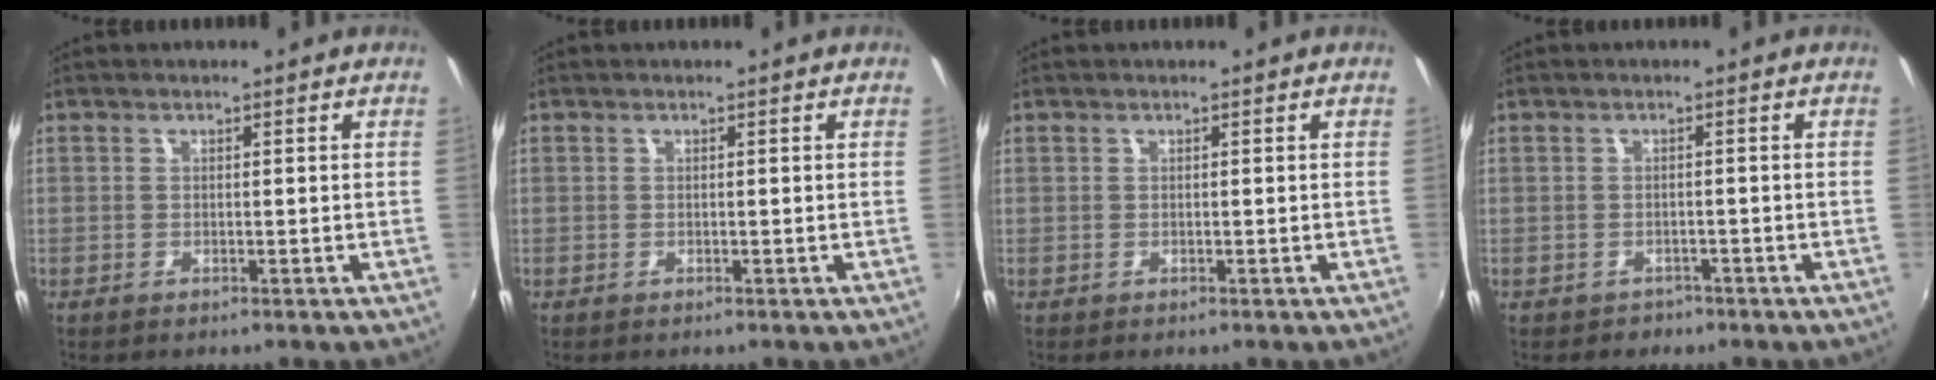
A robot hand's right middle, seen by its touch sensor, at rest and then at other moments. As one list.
[{"total": 0.0}, {"total": 0.0}, {"total": 2.2, "force": [-1.4, 1.7, 0.2], "torque": [-0.010, -0.001, -0.016]}]